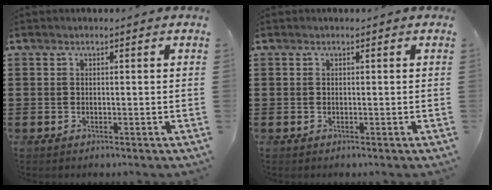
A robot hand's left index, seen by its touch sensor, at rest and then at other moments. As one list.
[{"total": 0.0}]